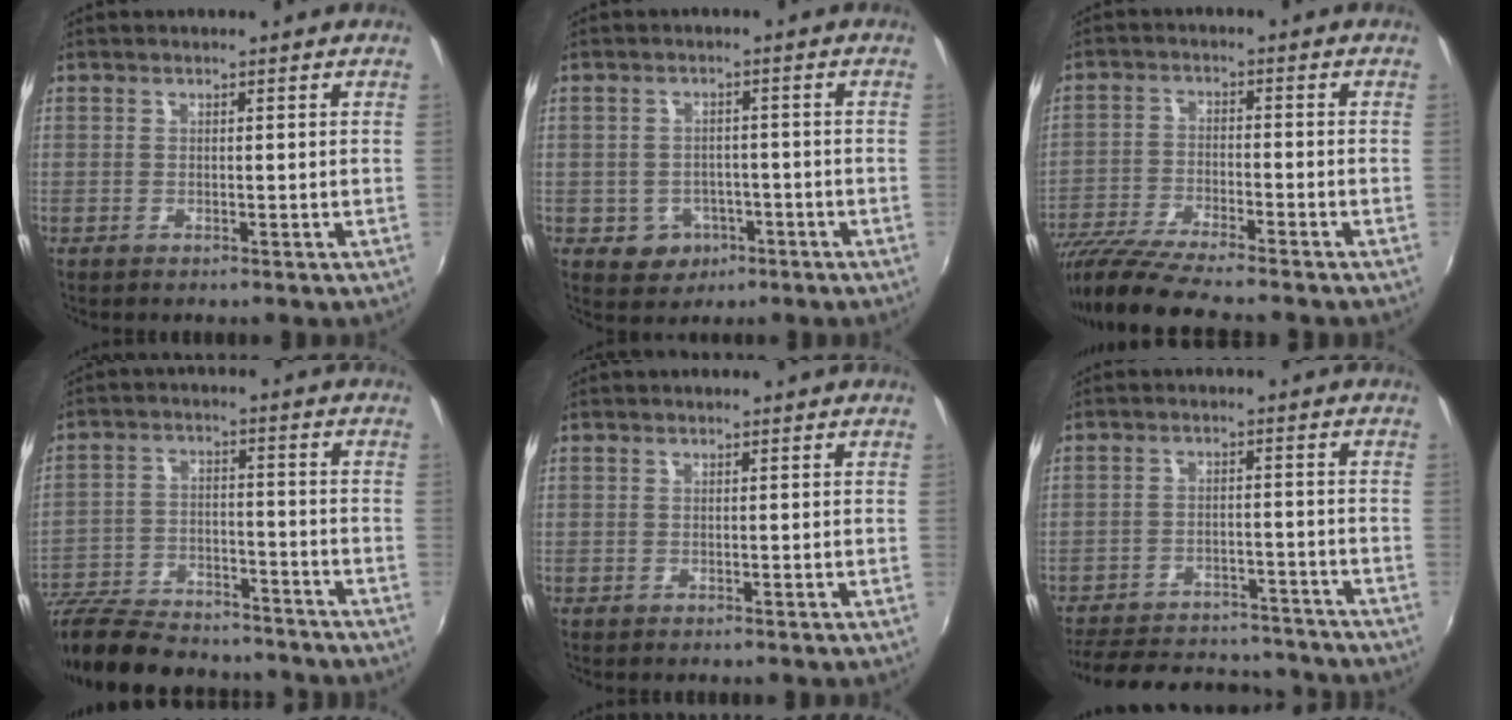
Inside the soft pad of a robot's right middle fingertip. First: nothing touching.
{"total": 5.4, "force": [-2.3, 4.7, 1.3], "torque": [-0.039, 0.007, -0.022]}
{"total": 12.3, "force": [-10.8, 0.6, 5.9], "torque": [-0.134, -0.034, -0.199]}
{"total": 22.5, "force": [-19.1, 7.1, 9.5], "torque": [-0.209, -0.020, -0.296]}
{"total": 0.0}
{"total": 20.9, "force": [-17.9, 7.9, 7.4], "torque": [-0.170, 0.025, -0.229]}